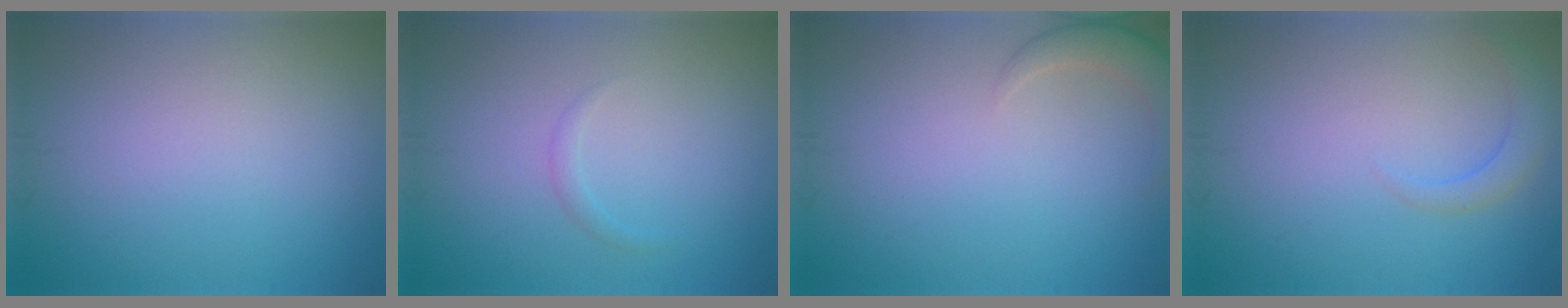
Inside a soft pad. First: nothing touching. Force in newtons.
{"total": 0.7, "press": 0.7, "slide": 0.1}
{"total": 2.3, "press": 2.3, "slide": 0.2}
{"total": 1.7, "press": 1.7, "slide": 0.3}